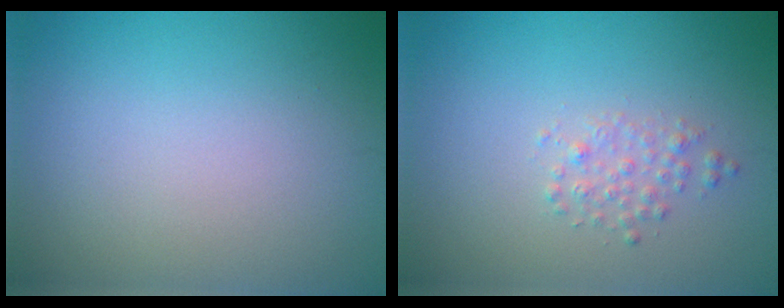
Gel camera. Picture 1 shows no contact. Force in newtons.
{"total": 1.4, "press": 1.4, "slide": 0.0}